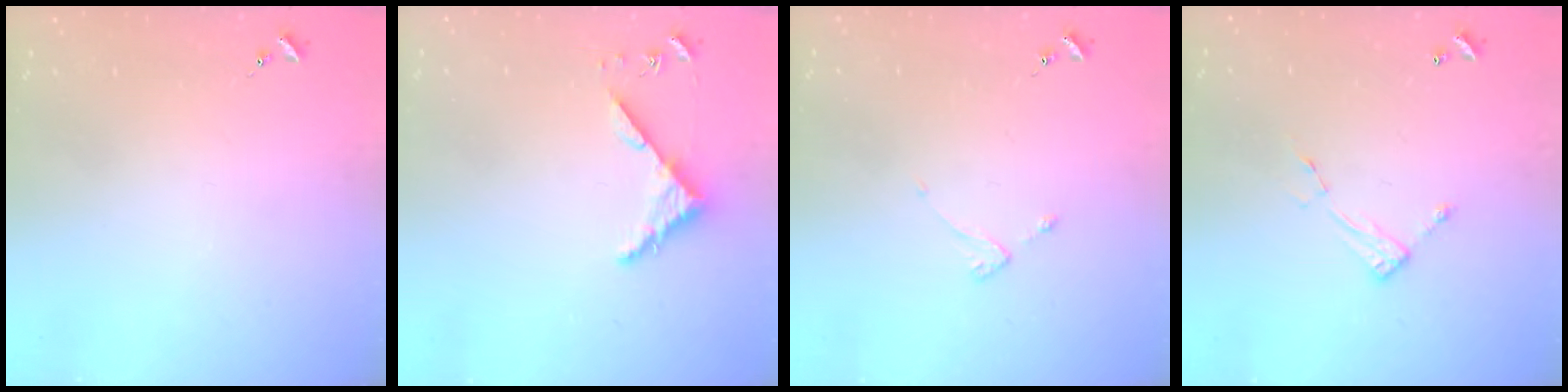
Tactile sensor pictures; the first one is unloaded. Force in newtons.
{"total": 4.3, "press": 4.3, "slide": 0.4}
{"total": 2.2, "press": 2.1, "slide": 0.4}
{"total": 6.4, "press": 6.4, "slide": 0.3}